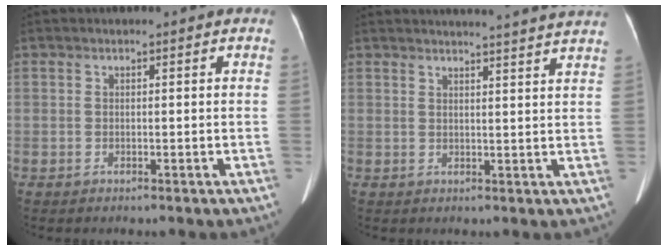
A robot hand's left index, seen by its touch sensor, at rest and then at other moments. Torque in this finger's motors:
{"motor_torque": [-0.01, -0.41, -0.06, 0.04]}